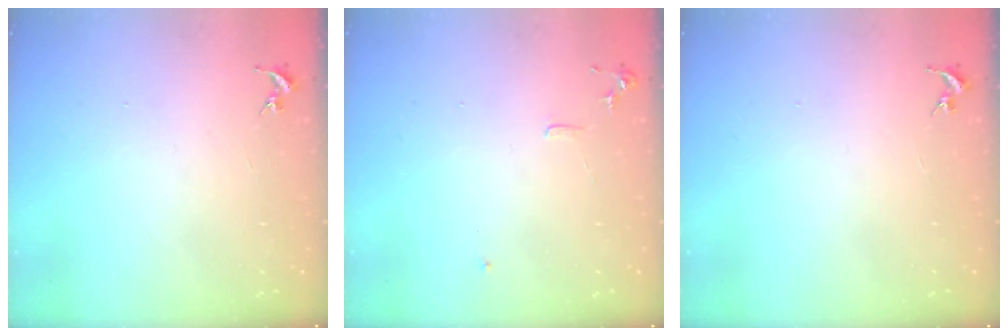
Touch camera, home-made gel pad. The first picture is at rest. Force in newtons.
{"total": 6.0, "press": 6.0, "slide": 0.7}
{"total": 0.0}